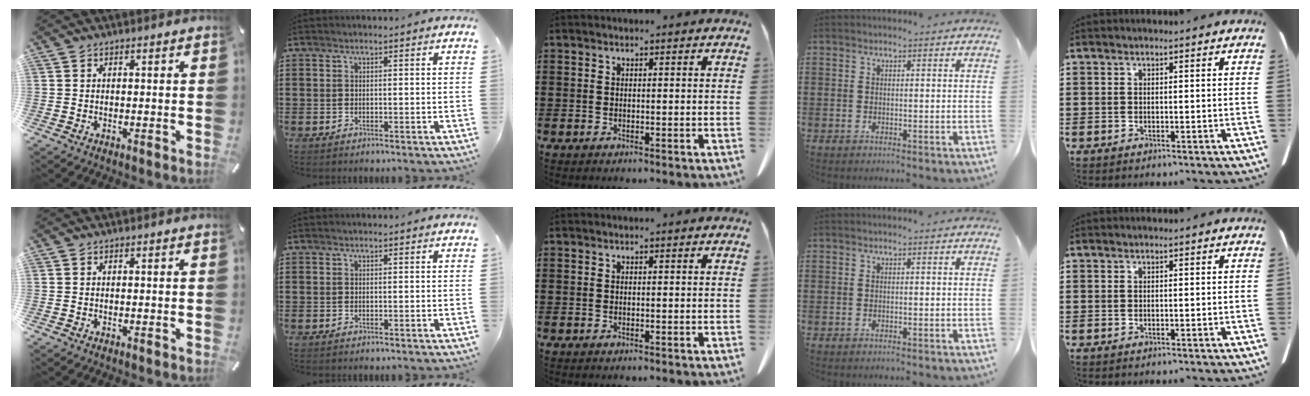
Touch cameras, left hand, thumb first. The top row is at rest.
{}